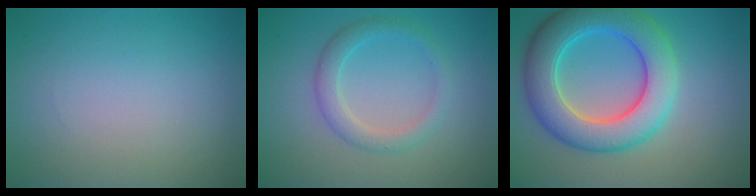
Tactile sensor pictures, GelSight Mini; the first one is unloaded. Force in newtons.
{"total": 2.6, "press": 2.6, "slide": 0.0}
{"total": 8.4, "press": 8.4, "slide": 0.2}